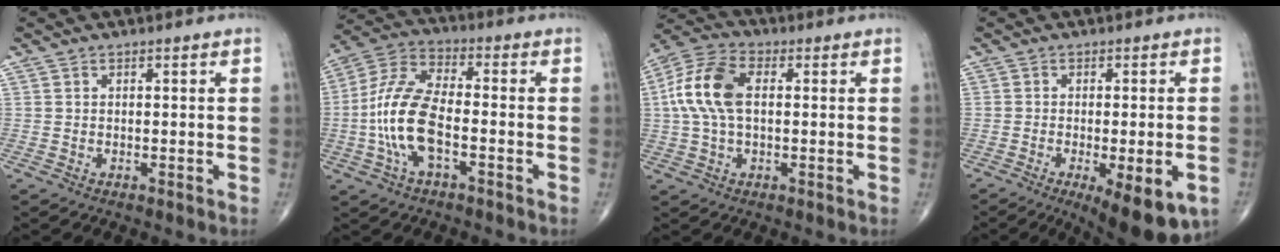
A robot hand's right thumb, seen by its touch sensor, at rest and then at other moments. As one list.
[{"total": 13.3, "force": [-3.0, 5.9, 11.5], "torque": [-0.248, 0.034, -0.063]}, {"total": 11.7, "force": [1.2, 6.6, 9.6], "torque": [-0.211, 0.026, 0.017]}, {"total": 13.3, "force": [-5.9, 4.4, 11.1], "torque": [-0.133, -0.004, -0.075]}]